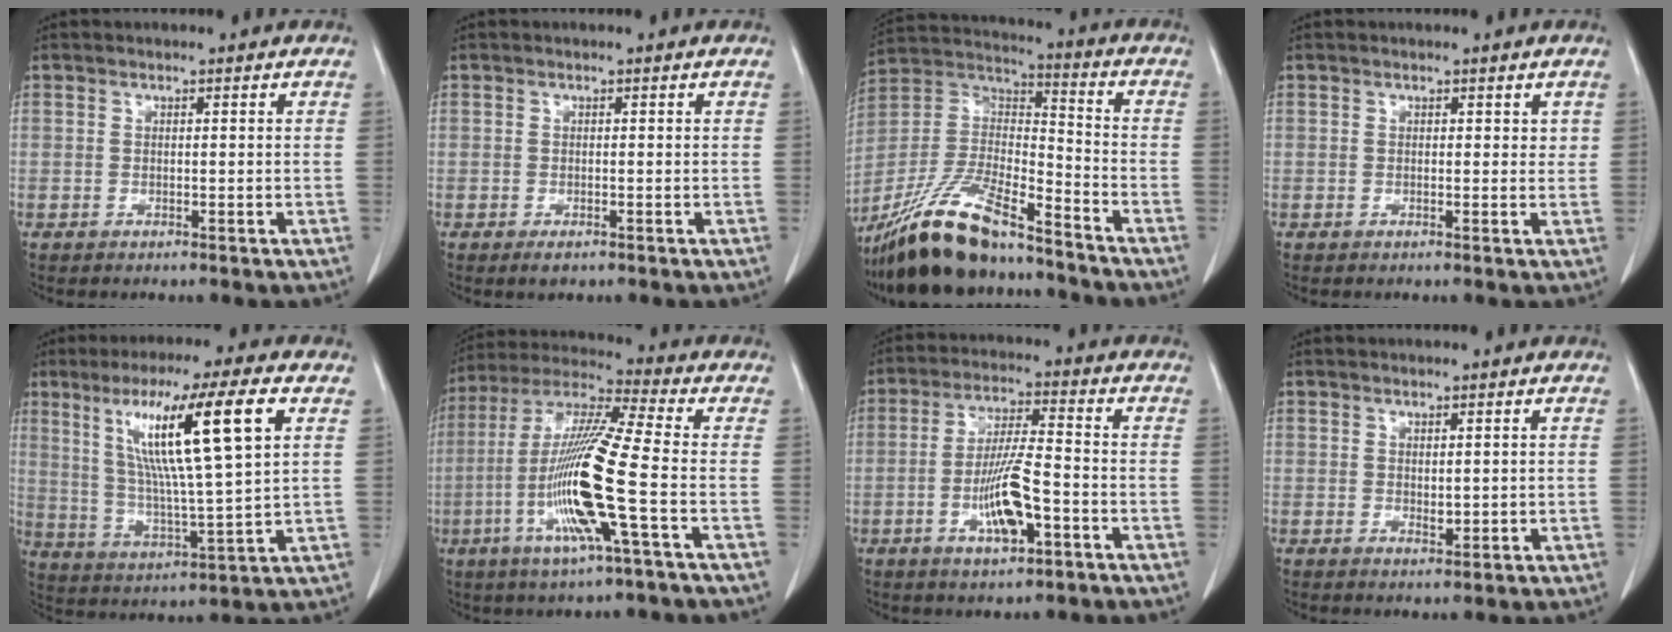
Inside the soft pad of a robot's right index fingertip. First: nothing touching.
{"total": 1.1, "force": [-0.4, 0.7, 0.7], "torque": [-0.005, 0.001, -0.003]}
{"total": 19.8, "force": [-16.0, 4.4, 10.9], "torque": [-0.248, -0.017, -0.300]}
{"total": 1.4, "force": [1.0, 0.8, 0.7], "torque": [0.004, -0.004, 0.010]}
{"total": 17.0, "force": [6.4, 0.1, 15.7], "torque": [-0.275, 0.007, 0.108]}
{"total": 15.9, "force": [-4.2, -0.3, 15.3], "torque": [-0.316, -0.010, -0.091]}
{"total": 9.2, "force": [-3.2, 1.8, 8.4], "torque": [-0.161, 0.000, -0.055]}
{"total": 1.8, "force": [0.2, 0.8, 1.5], "torque": [-0.024, -0.007, 0.009]}